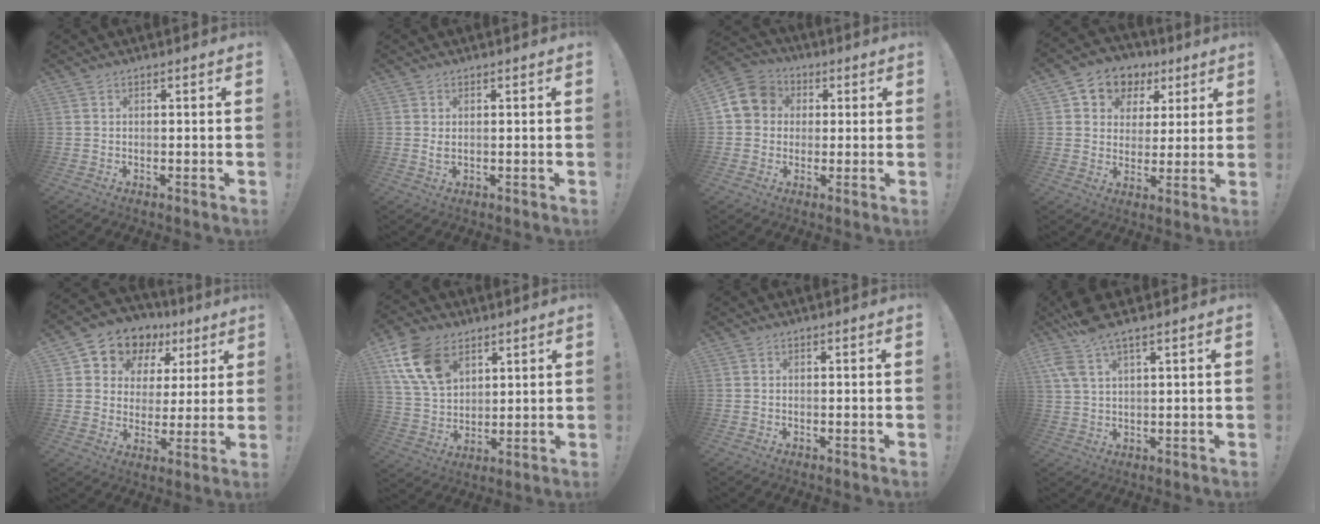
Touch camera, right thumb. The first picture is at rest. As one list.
[{"total": 1.7, "force": [0.4, 0.8, 1.5], "torque": [-0.022, -0.001, 0.005]}, {"total": 10.1, "force": [1.9, 9.0, 4.0], "torque": [-0.067, 0.010, 0.042]}, {"total": 8.2, "force": [3.7, 7.0, 1.9], "torque": [-0.033, -0.023, 0.076]}, {"total": 9.4, "force": [5.2, 7.4, 2.8], "torque": [-0.047, -0.041, 0.099]}, {"total": 14.9, "force": [7.5, 10.0, 8.1], "torque": [-0.156, -0.023, 0.150]}, {"total": 0.0}, {"total": 7.6, "force": [5.0, 1.8, 5.4], "torque": [-0.117, -0.014, 0.097]}]